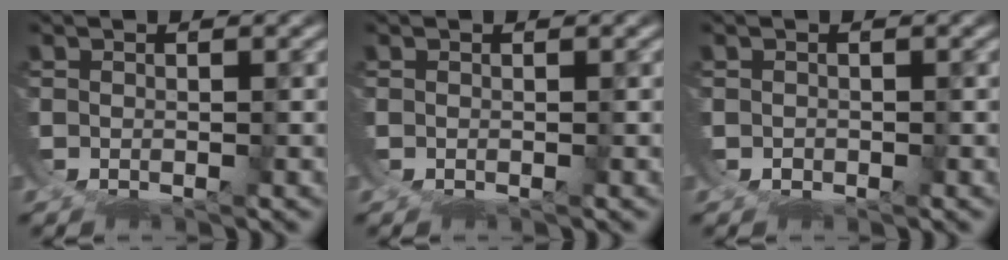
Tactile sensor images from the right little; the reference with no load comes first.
{"total": 0.0}
{"total": 1.1, "force": [0.2, -0.2, -1.0], "torque": [0.013, -0.004, 0.004]}